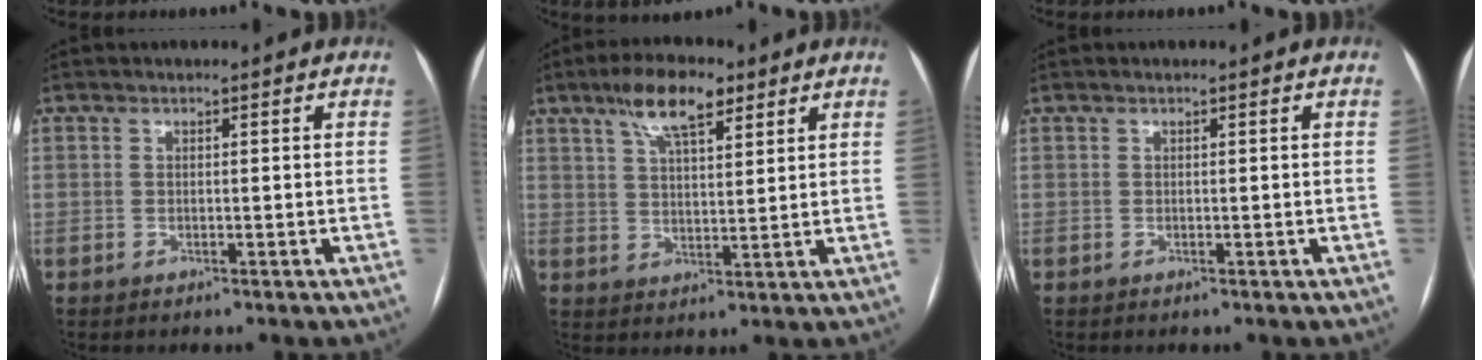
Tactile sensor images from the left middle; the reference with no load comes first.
{"total": 8.7, "force": [5.5, 2.8, 6.2], "torque": [-0.114, 0.015, 0.097]}
{"total": 0.0}